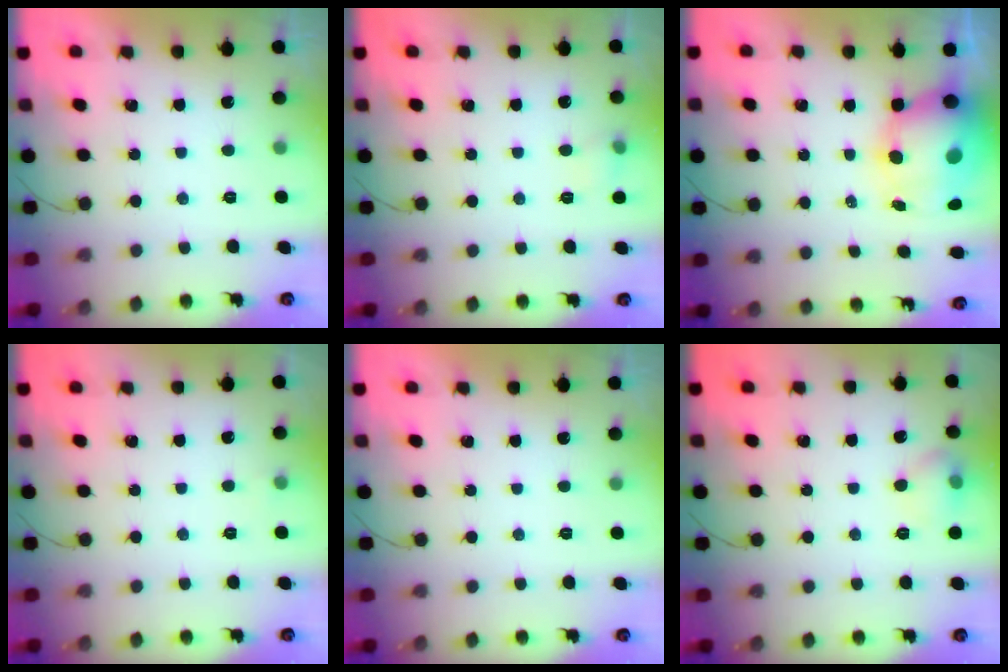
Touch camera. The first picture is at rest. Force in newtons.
{"total": 5.0, "press": 4.8, "slide": 1.7}
{"total": 11.7, "press": 11.2, "slide": 3.3}
{"total": 2.8, "press": 2.5, "slide": 1.1}
{"total": 0.0}
{"total": 6.6, "press": 6.4, "slide": 1.5}